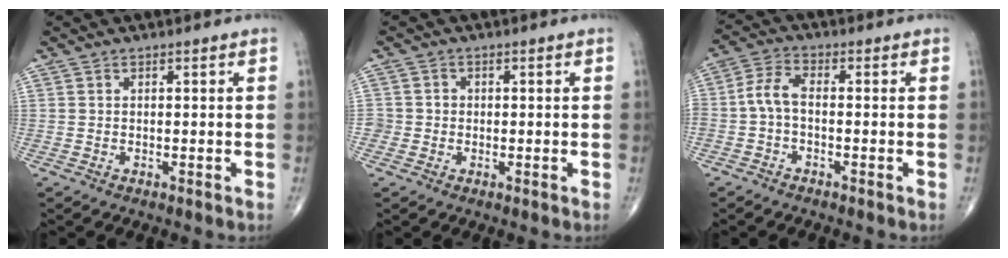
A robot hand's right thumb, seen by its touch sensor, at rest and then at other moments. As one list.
[{"total": 2.4, "force": [-0.5, 2.3, 0.1], "torque": [0.019, 0.010, -0.013]}, {"total": 4.9, "force": [-1.2, 2.5, 4.0], "torque": [-0.086, 0.021, -0.034]}]